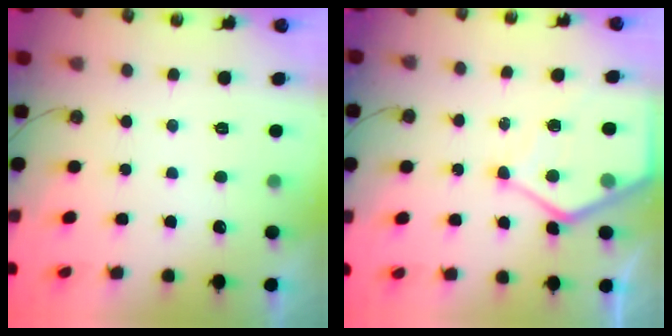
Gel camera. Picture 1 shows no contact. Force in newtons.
{"total": 11.0, "press": 11.0, "slide": 1.0}